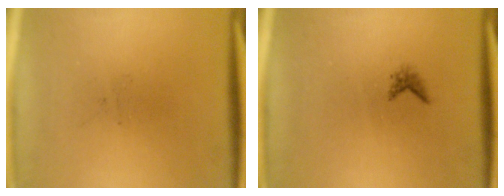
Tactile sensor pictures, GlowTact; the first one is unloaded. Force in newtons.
{"total": 0.9}